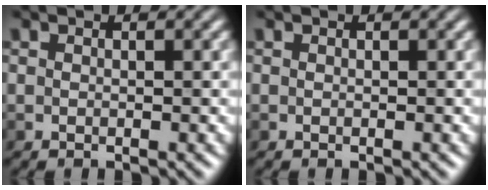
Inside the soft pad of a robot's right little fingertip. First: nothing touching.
{"total": 0.0}